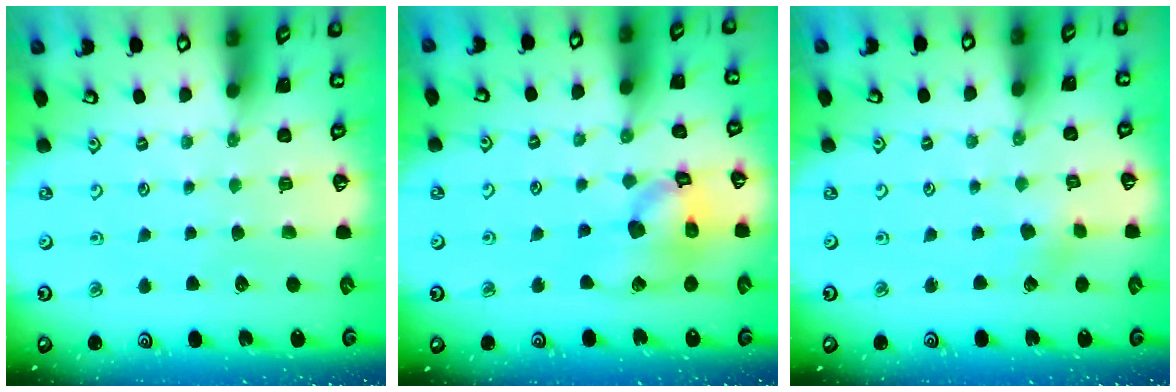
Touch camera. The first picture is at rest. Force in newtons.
{"total": 17.2, "press": 17.0, "slide": 2.5}
{"total": 1.9, "press": 1.9, "slide": 0.2}